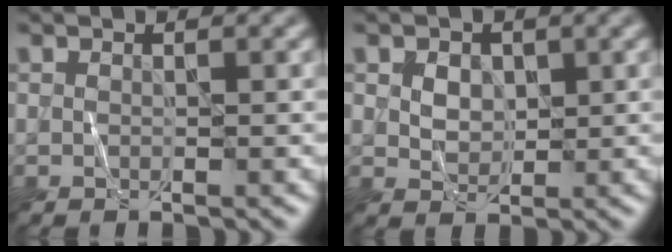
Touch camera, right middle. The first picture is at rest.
{"total": 2.1, "force": [0.7, 1.6, 1.2], "torque": [-0.022, 0.000, 0.009]}